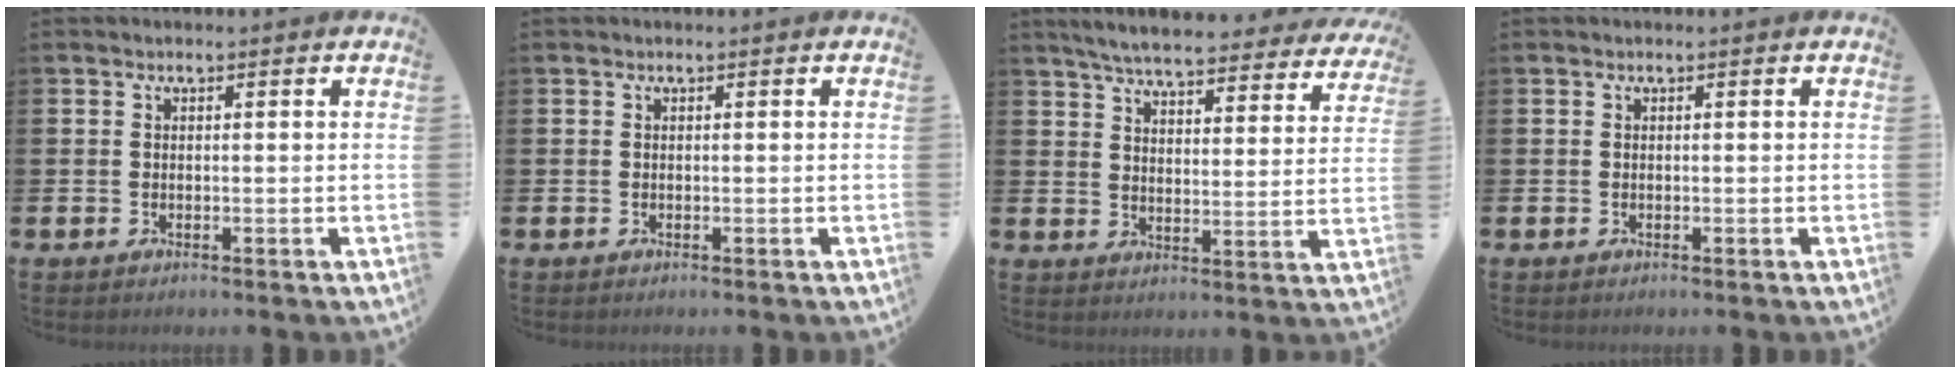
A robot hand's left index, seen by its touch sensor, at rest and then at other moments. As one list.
[{"total": 0.0}, {"total": 5.9, "force": [5.6, 0.5, 1.8], "torque": [-0.052, -0.036, 0.094]}, {"total": 0.0}]